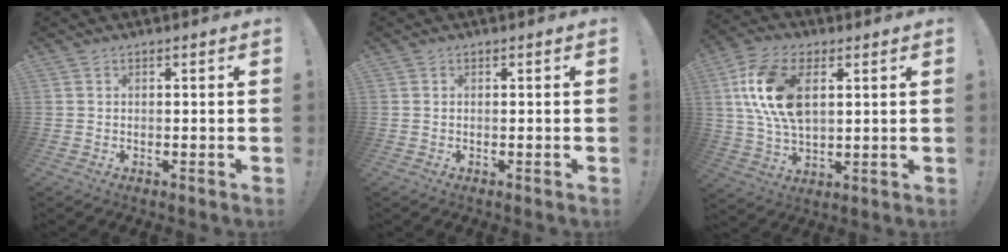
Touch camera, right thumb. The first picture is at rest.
{"total": 0.0}
{"total": 16.2, "force": [4.1, 9.6, 12.3], "torque": [-0.245, -0.002, 0.078]}